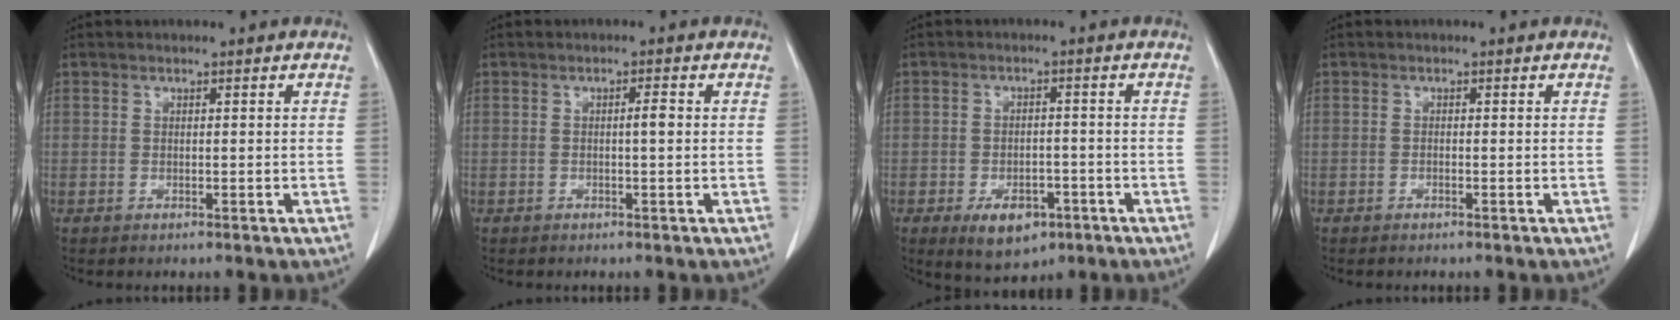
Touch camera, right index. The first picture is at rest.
{"total": 1.5, "force": [0.0, 0.1, 1.5], "torque": [-0.025, 0.002, 0.000]}
{"total": 6.8, "force": [-3.6, 4.0, 4.3], "torque": [-0.065, -0.001, -0.046]}
{"total": 0.0}